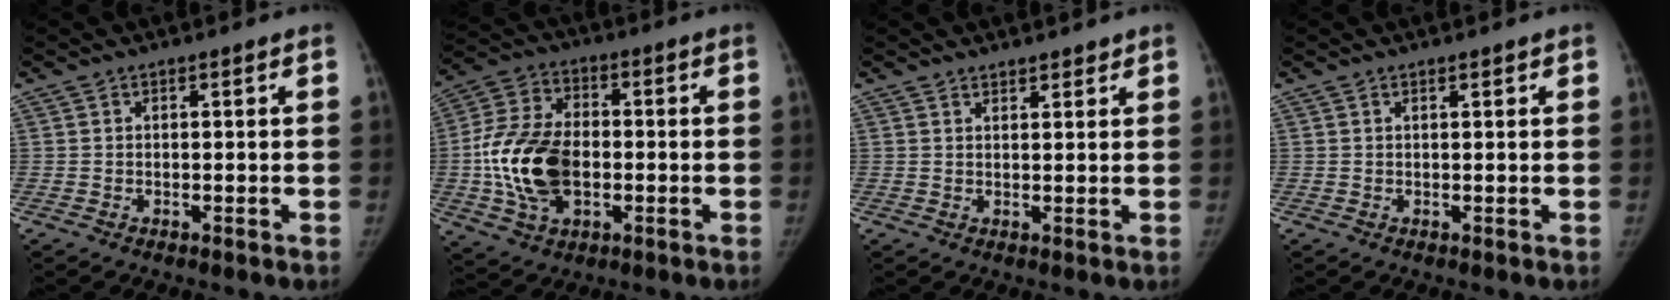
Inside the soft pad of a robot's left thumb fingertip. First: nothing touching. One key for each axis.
{"total": 16.5, "fx": -1.9, "fy": 10.7, "fz": 12.4, "tx": -0.235, "ty": 0.016, "tz": -0.030}
{"total": 2.5, "fx": 2.2, "fy": 0.9, "fz": 0.7, "tx": 0.006, "ty": -0.011, "tz": 0.030}
{"total": 0.7, "fx": 0.5, "fy": 0.2, "fz": 0.3, "tx": -0.006, "ty": -0.002, "tz": 0.007}